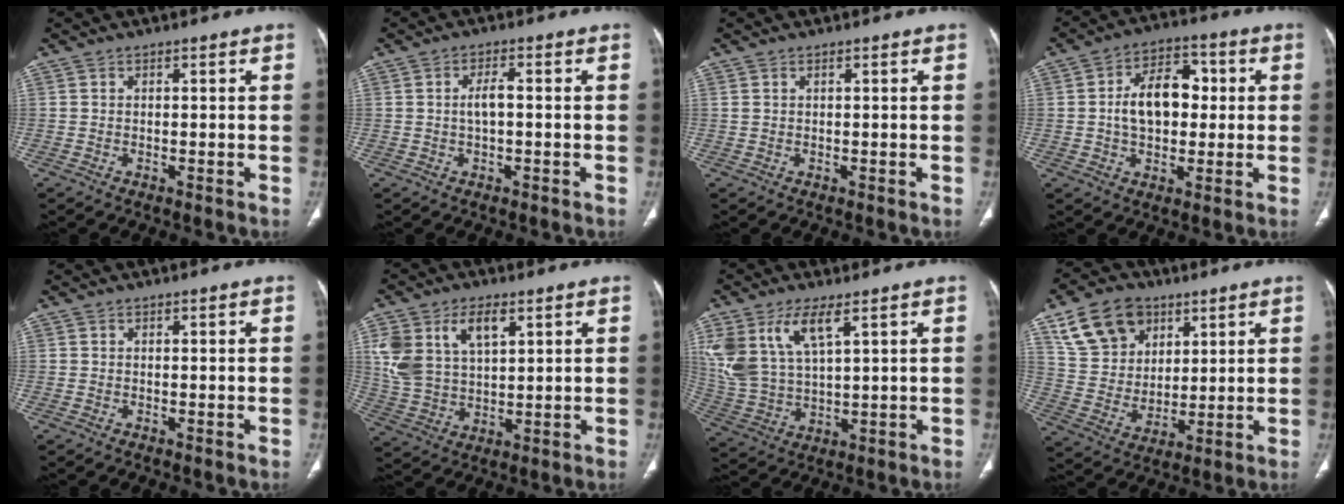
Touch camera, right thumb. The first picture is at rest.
{"total": 2.8, "force": [0.0, 1.1, 2.6], "torque": [-0.056, 0.008, -0.003]}
{"total": 0.7, "force": [0.4, 0.3, 0.4], "torque": [-0.009, 0.005, 0.010]}
{"total": 11.7, "force": [0.8, 7.8, 8.7], "torque": [-0.112, 0.022, 0.009]}
{"total": 0.0}
{"total": 12.3, "force": [5.1, 7.1, 8.7], "torque": [-0.165, -0.007, 0.109]}
{"total": 12.4, "force": [6.0, 5.3, 9.5], "torque": [-0.207, -0.014, 0.132]}
{"total": 14.7, "force": [7.6, 10.5, 6.8], "torque": [-0.098, -0.022, 0.149]}